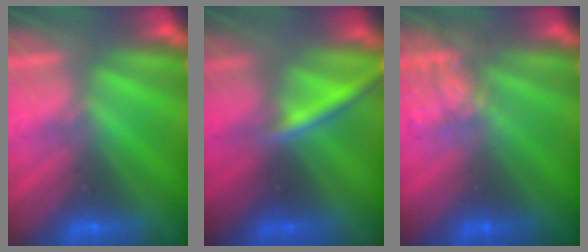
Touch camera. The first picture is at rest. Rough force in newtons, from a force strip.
{"total": 2.3}
{"total": 3.6}